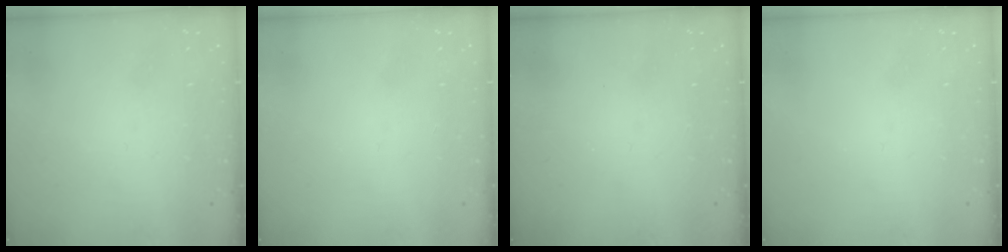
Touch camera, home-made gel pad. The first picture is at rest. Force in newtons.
{"total": 1.4, "press": 1.2, "slide": 0.8}
{"total": 1.1, "press": 1.0, "slide": 0.1}
{"total": 0.0}